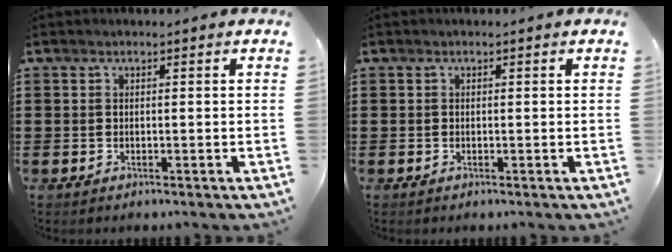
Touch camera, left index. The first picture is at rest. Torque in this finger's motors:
{"motor_torque": [0.02, -0.02, 0.04, -0.01]}